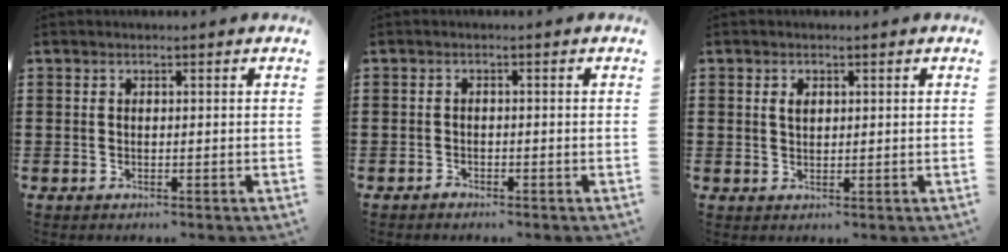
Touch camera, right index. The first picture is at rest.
{"total": 1.0, "force": [-0.9, 0.4, 0.2], "torque": [-0.006, -0.001, -0.020]}
{"total": 1.4, "force": [0.5, 0.9, 1.0], "torque": [-0.023, 0.006, 0.009]}